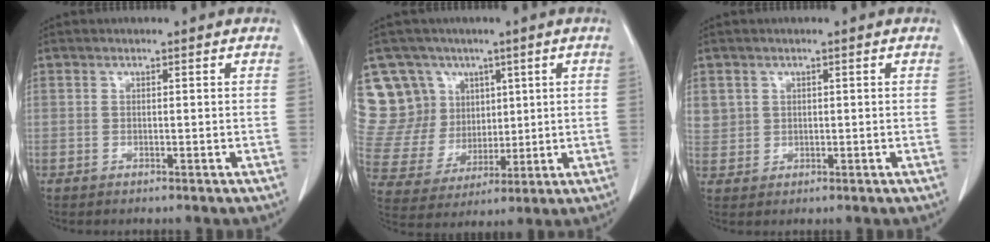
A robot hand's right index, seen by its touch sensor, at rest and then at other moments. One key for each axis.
{"total": 16.3, "fx": 8.5, "fy": 13.4, "fz": 3.8, "tx": -0.116, "ty": 0.067, "tz": 0.186}
{"total": 3.7, "fx": 1.4, "fy": 3.3, "fz": 0.5, "tx": -0.005, "ty": 0.007, "tz": 0.036}